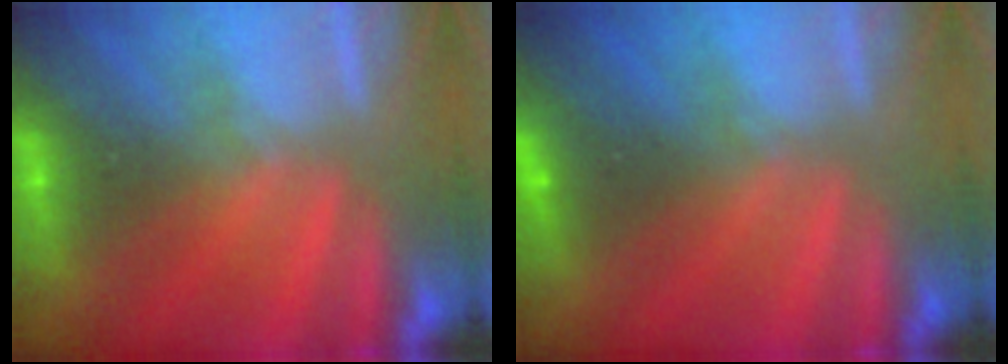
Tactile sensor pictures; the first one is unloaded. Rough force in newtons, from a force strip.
{"total": 2.4}